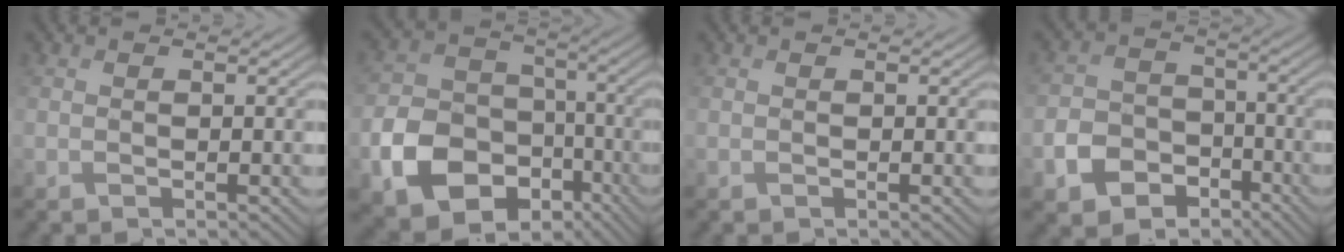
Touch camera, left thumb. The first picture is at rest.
{"total": 12.4, "force": [-5.2, 9.4, 6.2], "torque": [-0.149, -0.036, -0.092]}
{"total": 0.0}
{"total": 7.5, "force": [-4.1, 5.5, 3.0], "torque": [-0.072, -0.013, -0.082]}